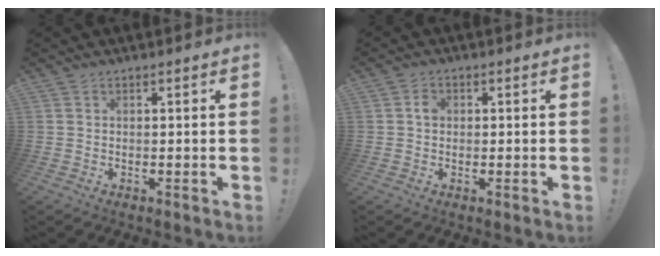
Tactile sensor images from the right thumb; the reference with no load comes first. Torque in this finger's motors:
{"motor_torque": [0.40, 0.26, 0.07, -0.04, 0.03]}